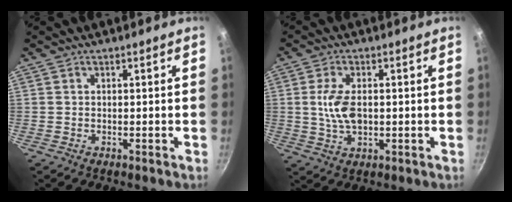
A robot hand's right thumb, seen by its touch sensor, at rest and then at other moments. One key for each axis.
{"total": 6.9, "fx": 0.3, "fy": 3.7, "fz": 5.8, "tx": -0.111, "ty": 0.000, "tz": 0.007}